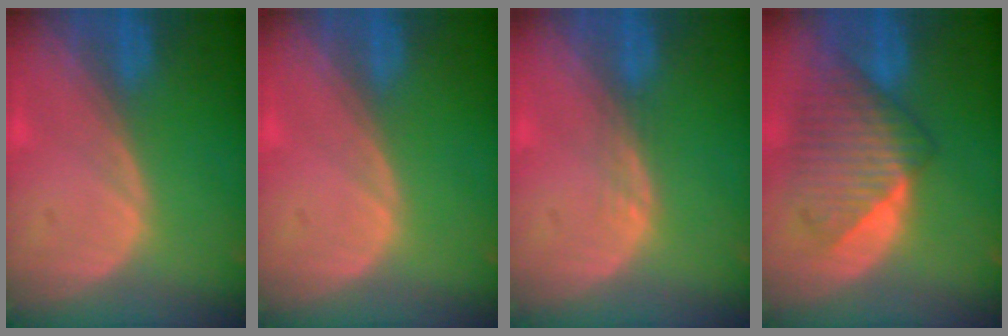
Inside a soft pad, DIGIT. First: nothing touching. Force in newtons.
{"total": 0.0}
{"total": 1.1, "press": 1.1, "slide": 0.1}
{"total": 8.6, "press": 8.1, "slide": 2.7}